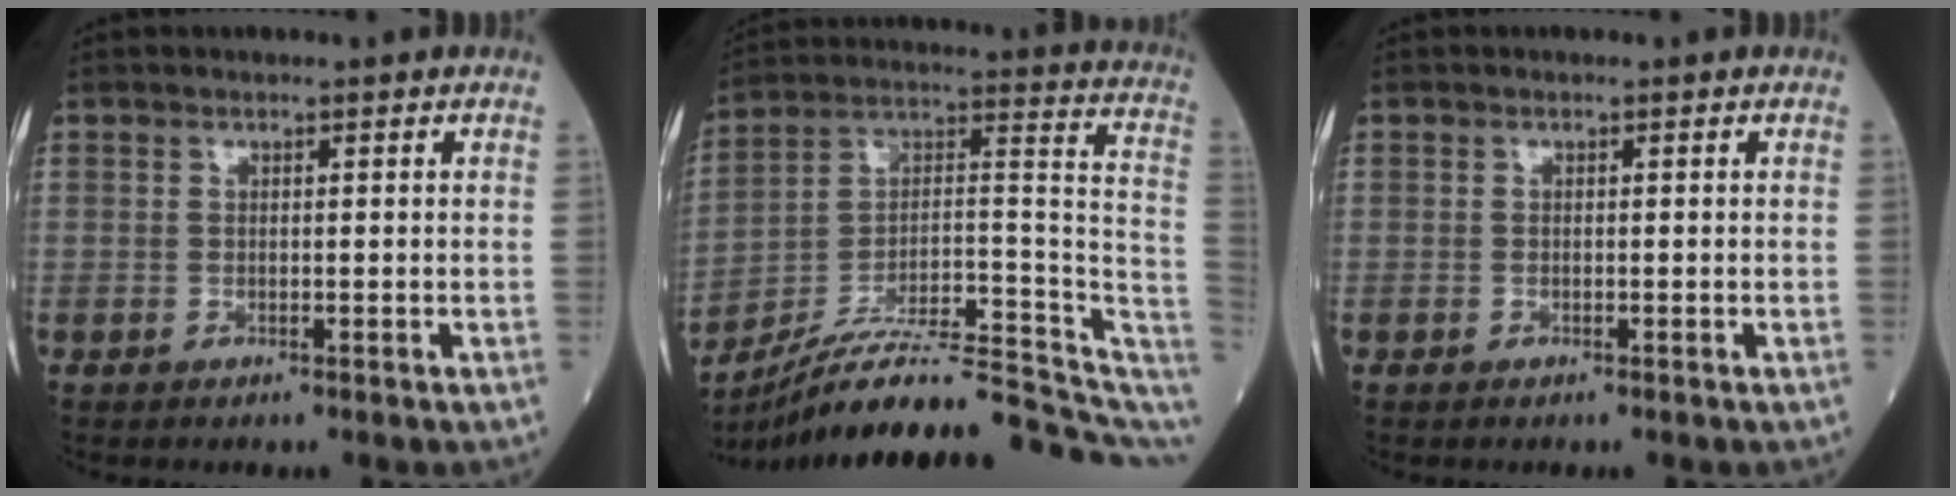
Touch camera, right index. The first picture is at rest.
{"total": 23.3, "force": [-19.4, 3.1, 12.6], "torque": [-0.142, 0.040, -0.297]}
{"total": 0.0}